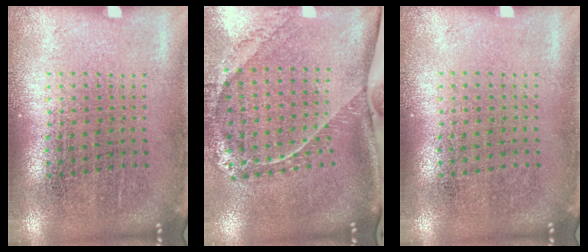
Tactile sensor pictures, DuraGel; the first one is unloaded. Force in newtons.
{"total": 2.4, "press": 1.7, "slide": 1.7}
{"total": 0.0}